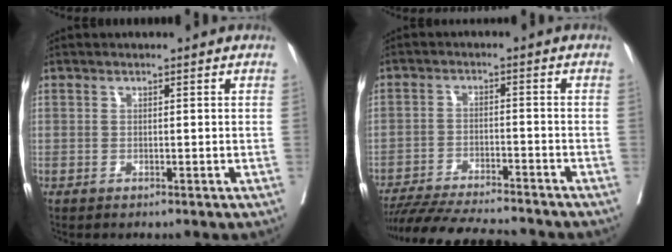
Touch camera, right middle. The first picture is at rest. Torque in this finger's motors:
{"motor_torque": [1.04, -1.09, 0.19, 0.06]}